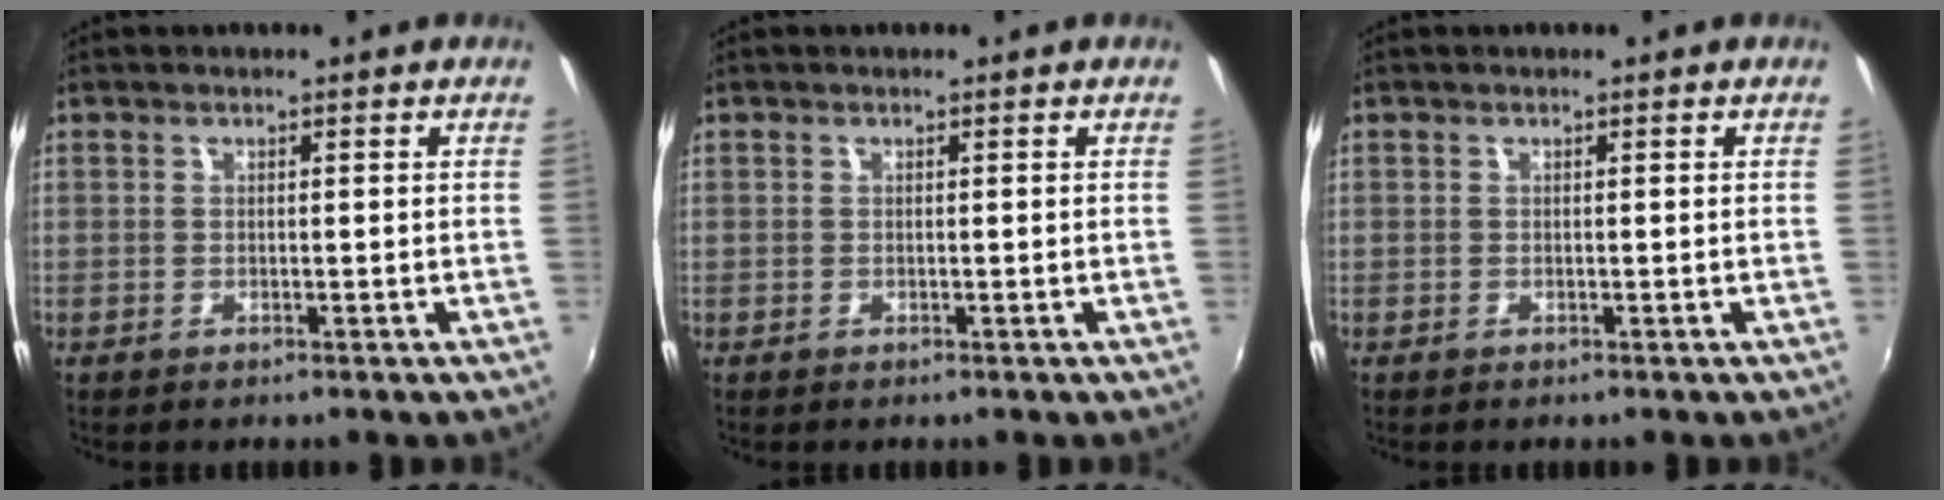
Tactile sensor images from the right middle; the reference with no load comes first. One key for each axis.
{"total": 0.0}
{"total": 0.0}